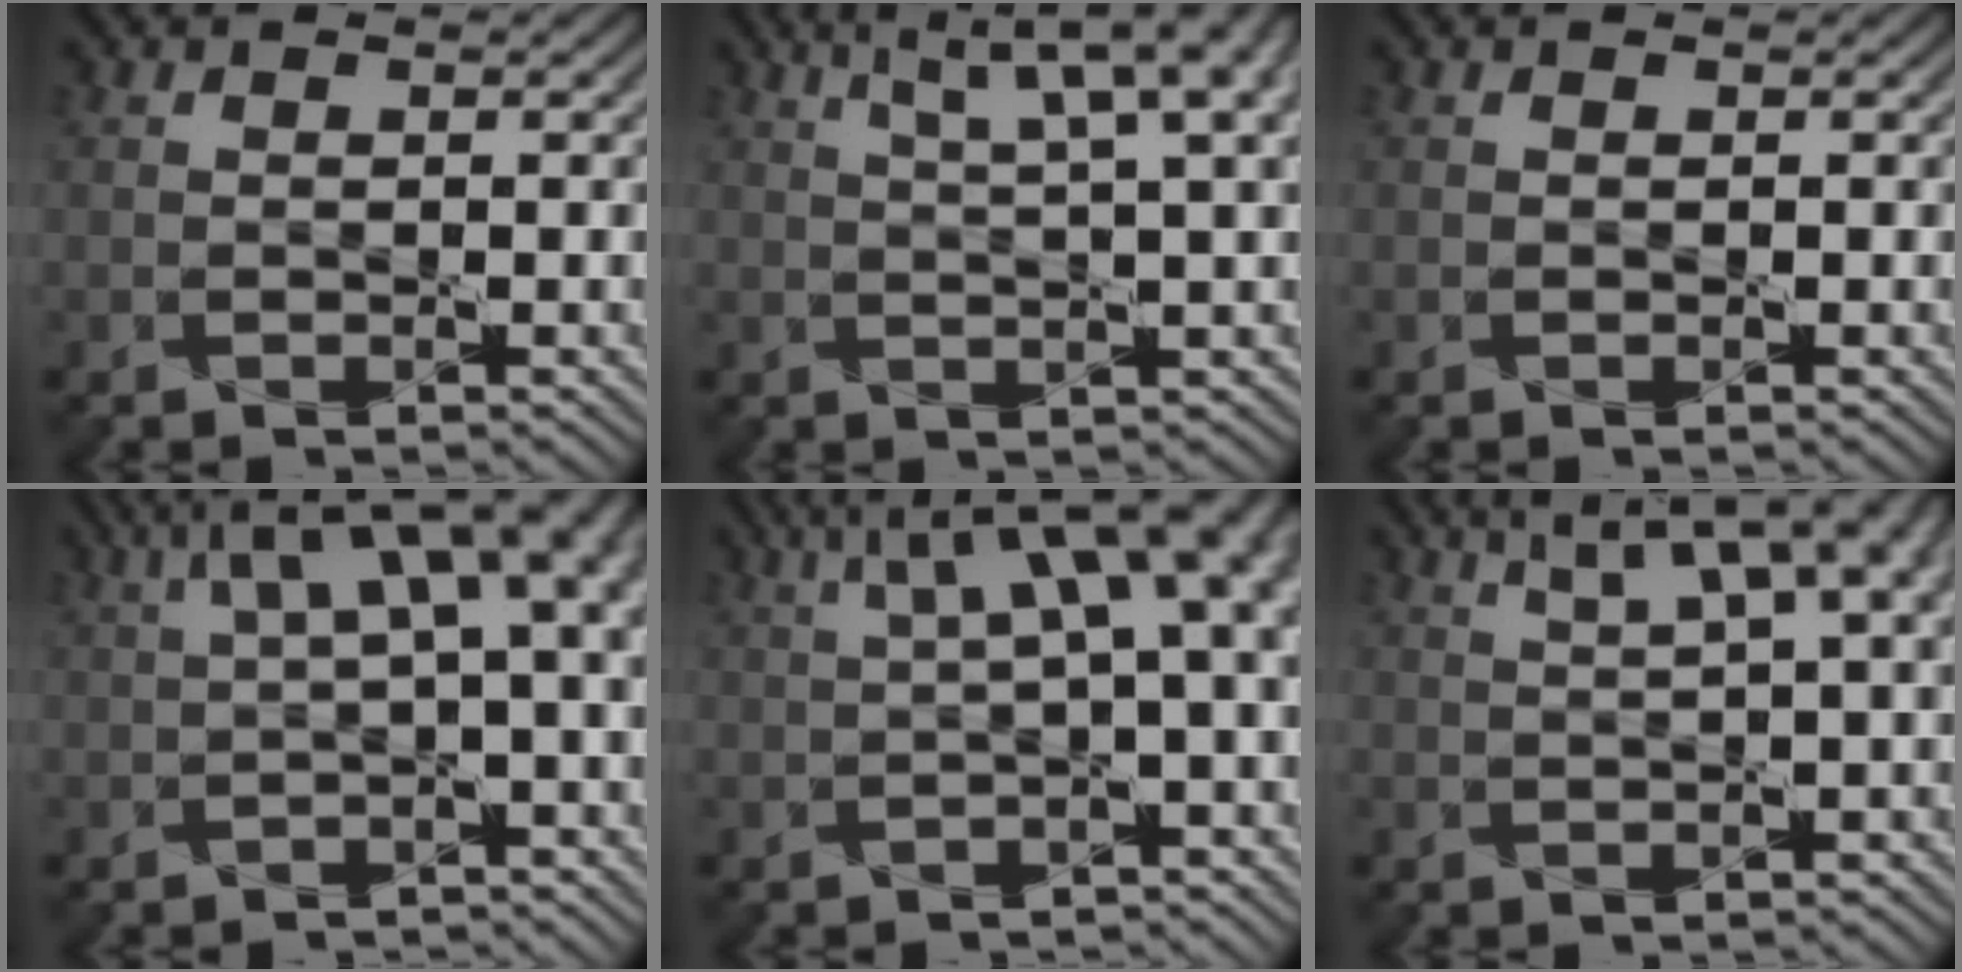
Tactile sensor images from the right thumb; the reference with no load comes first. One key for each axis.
{"total": 9.7, "fx": 5.0, "fy": 2.4, "fz": 8.0, "tx": -0.098, "ty": 0.030, "tz": 0.063}
{"total": 0.0}
{"total": 9.1, "fx": 2.2, "fy": 3.4, "fz": 8.2, "tx": -0.130, "ty": 0.016, "tz": 0.039}
{"total": 10.1, "fx": 2.5, "fy": 3.4, "fz": 9.2, "tx": -0.128, "ty": 0.019, "tz": 0.045}
{"total": 8.2, "fx": 3.8, "fy": 2.4, "fz": 6.9, "tx": -0.084, "ty": 0.029, "tz": 0.053}